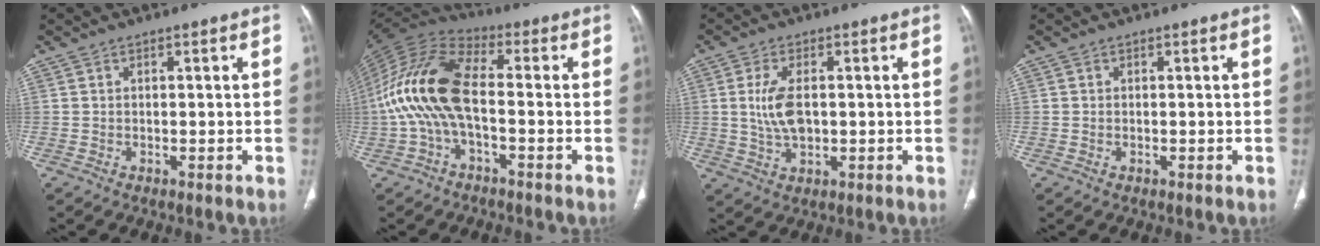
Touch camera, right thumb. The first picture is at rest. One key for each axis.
{"total": 15.3, "fx": -1.7, "fy": 7.4, "fz": 13.3, "tx": -0.278, "ty": 0.037, "tz": -0.042}
{"total": 6.9, "fx": 0.5, "fy": 3.7, "fz": 5.9, "tx": -0.121, "ty": -0.003, "tz": 0.013}
{"total": 0.0}